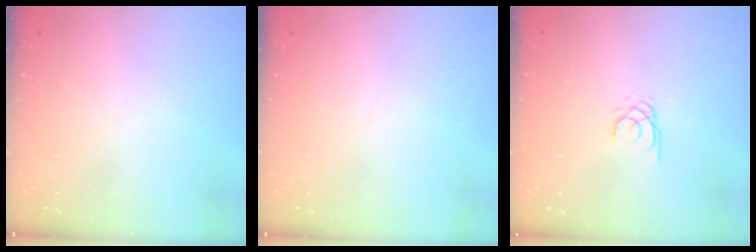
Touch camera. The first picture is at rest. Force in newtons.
{"total": 0.0}
{"total": 1.6, "press": 1.6, "slide": 0.2}